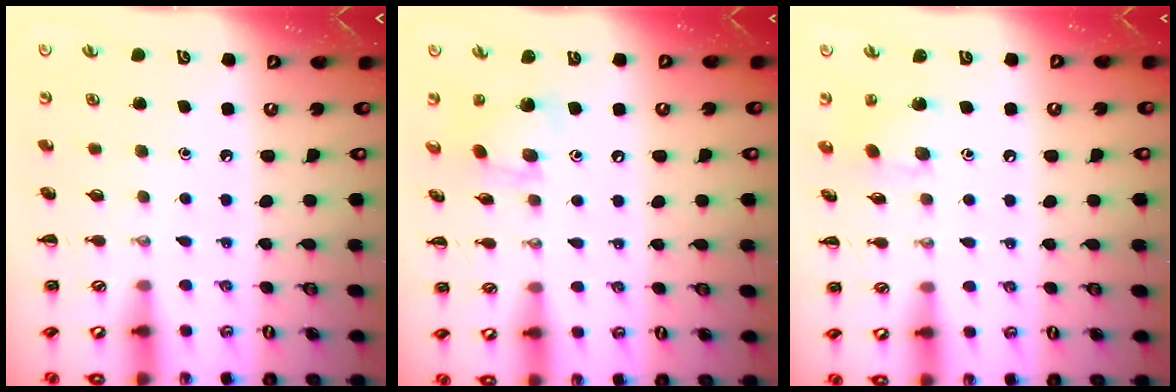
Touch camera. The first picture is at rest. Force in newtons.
{"total": 10.8, "press": 10.5, "slide": 2.6}
{"total": 6.3, "press": 6.3, "slide": 0.7}